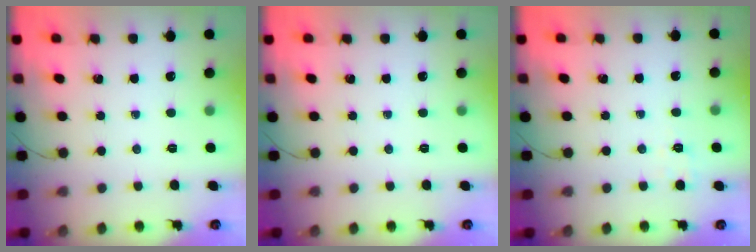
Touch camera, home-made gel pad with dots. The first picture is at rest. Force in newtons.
{"total": 0.0}
{"total": 2.5, "press": 1.8, "slide": 1.7}